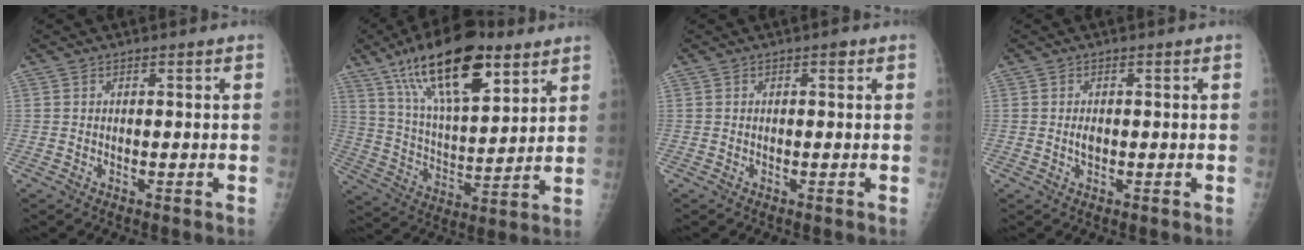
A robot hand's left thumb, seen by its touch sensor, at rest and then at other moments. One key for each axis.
{"total": 22.5, "fx": 13.0, "fy": 9.0, "fz": 16.0, "tx": -0.248, "ty": -0.044, "tz": 0.230}
{"total": 0.9, "fx": 0.4, "fy": 0.4, "fz": 0.6, "tx": -0.006, "ty": 0.001, "tz": 0.004}
{"total": 1.4, "fx": 0.0, "fy": 0.9, "fz": 1.1, "tx": -0.016, "ty": 0.000, "tz": 0.001}